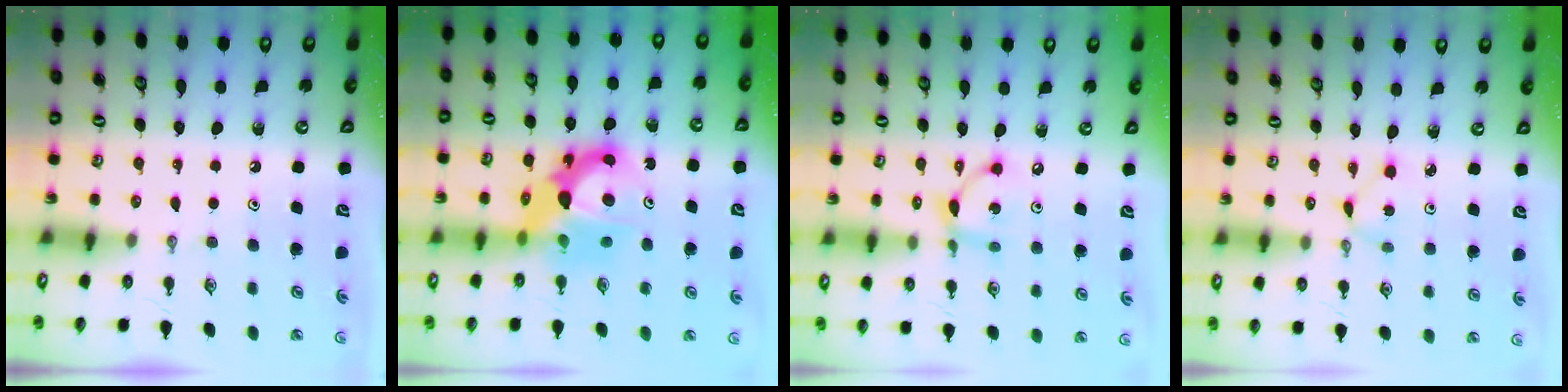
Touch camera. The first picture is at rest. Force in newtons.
{"total": 10.9, "press": 10.8, "slide": 0.9}
{"total": 8.0, "press": 8.0, "slide": 0.3}
{"total": 1.5, "press": 1.5, "slide": 0.2}